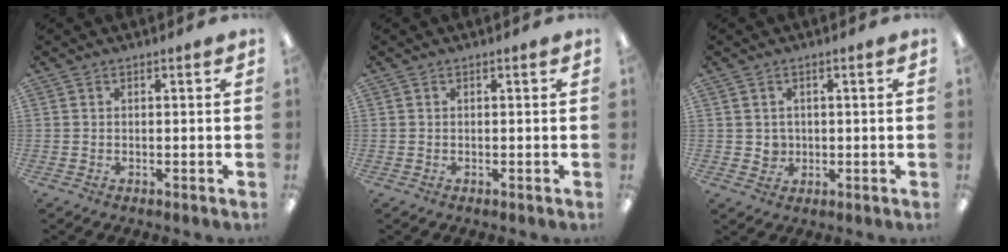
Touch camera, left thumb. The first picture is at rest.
{"total": 0.0}
{"total": 2.9, "force": [0.7, 2.7, 0.4], "torque": [0.002, -0.001, 0.009]}